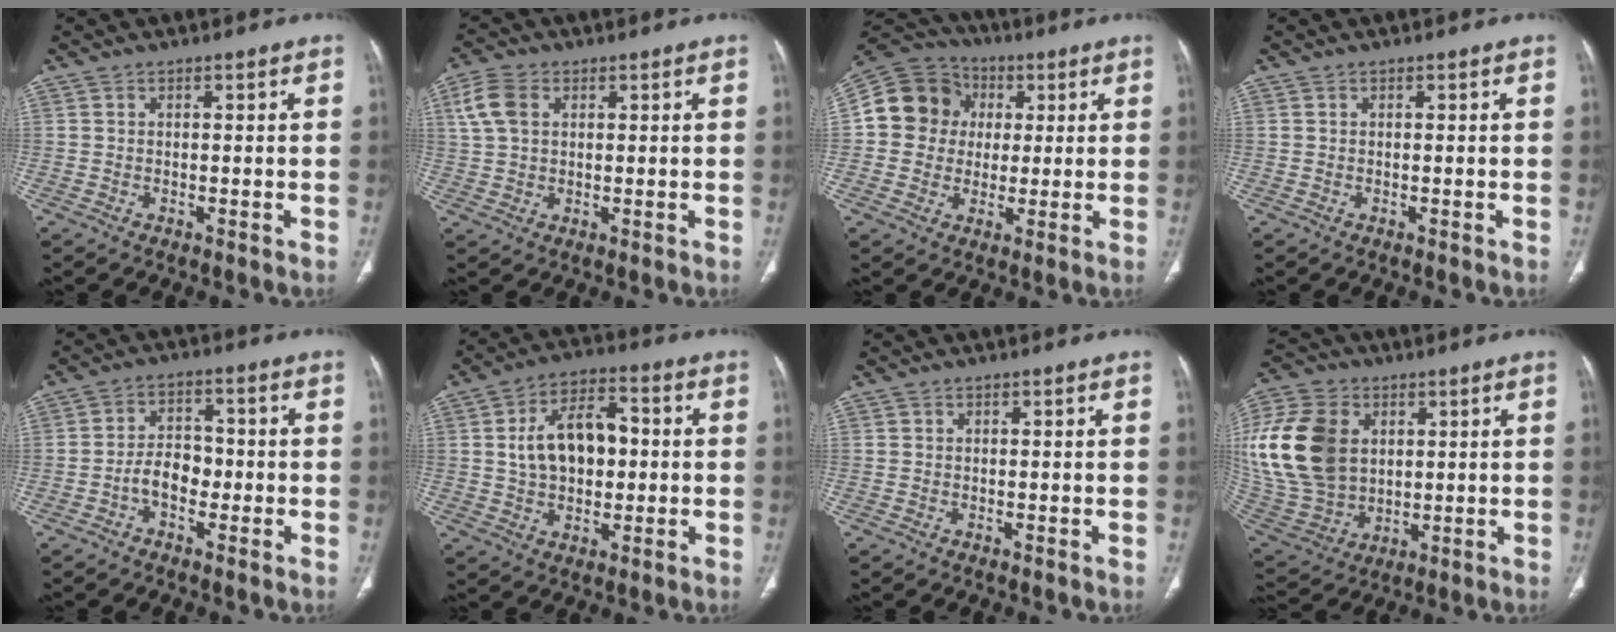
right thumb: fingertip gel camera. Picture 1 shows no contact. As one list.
[{"total": 6.4, "force": [1.9, 4.4, 4.2], "torque": [-0.092, 0.010, 0.039]}, {"total": 13.2, "force": [1.8, 12.2, 4.8], "torque": [-0.068, 0.021, 0.023]}, {"total": 0.0}, {"total": 5.7, "force": [-1.9, 3.7, 3.8], "torque": [-0.049, 0.027, -0.042]}, {"total": 12.7, "force": [1.1, 8.0, 9.8], "torque": [-0.144, 0.022, 0.016]}, {"total": 0.0}, {"total": 23.7, "force": [4.6, 17.4, 15.4], "torque": [-0.330, -0.003, 0.103]}]